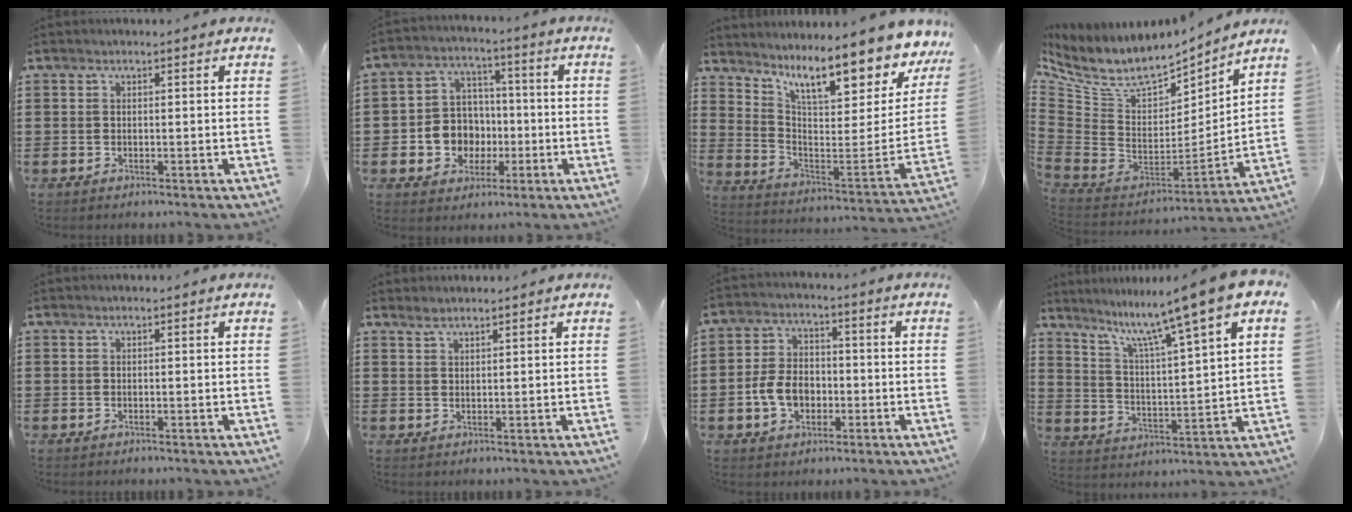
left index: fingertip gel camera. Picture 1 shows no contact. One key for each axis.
{"total": 7.6, "fx": -1.3, "fy": 7.1, "fz": 2.4, "tx": -0.073, "ty": 0.018, "tz": -0.016}
{"total": 12.1, "fx": 9.3, "fy": 2.5, "fz": 7.4, "tx": -0.135, "ty": -0.073, "tz": 0.154}
{"total": 8.1, "fx": 5.8, "fy": 3.4, "fz": 4.5, "tx": -0.117, "ty": -0.048, "tz": 0.103}
{"total": 0.0}
{"total": 1.6, "fx": 1.5, "fy": 0.3, "fz": 0.6, "tx": -0.013, "ty": 0.001, "tz": 0.029}
{"total": 6.6, "fx": -1.9, "fy": 4.7, "fz": 4.3, "tx": -0.092, "ty": 0.003, "tz": -0.041}
{"total": 9.0, "fx": 7.2, "fy": -0.7, "fz": 5.5, "tx": -0.126, "ty": -0.049, "tz": 0.107}